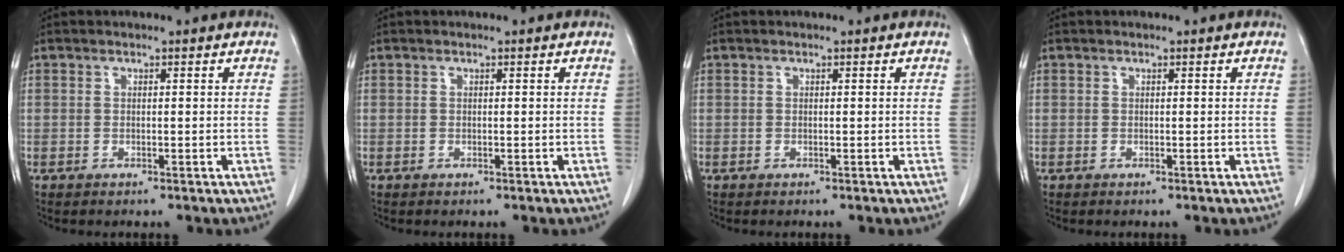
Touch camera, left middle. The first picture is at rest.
{"total": 0.0}
{"total": 0.0}
{"total": 0.0}